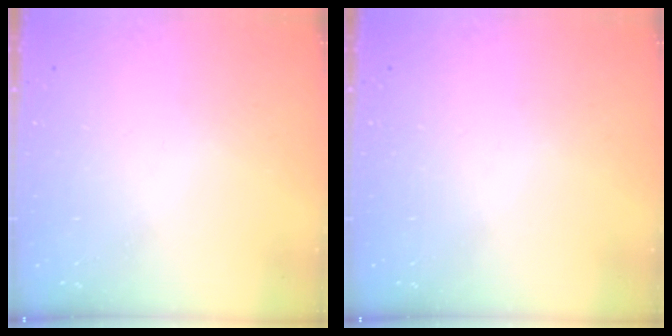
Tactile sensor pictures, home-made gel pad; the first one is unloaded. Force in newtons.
{"total": 0.0}